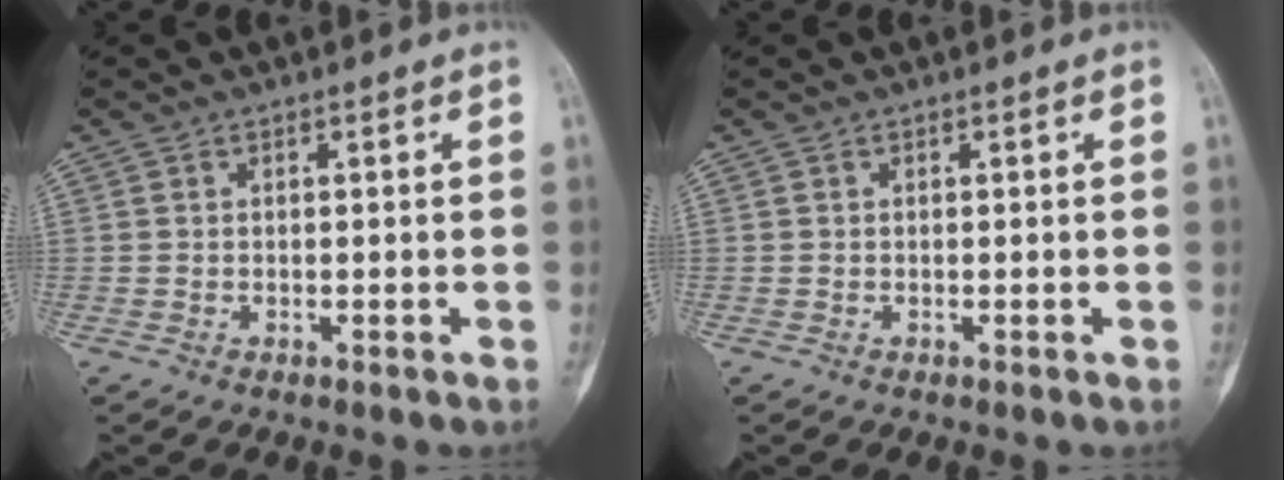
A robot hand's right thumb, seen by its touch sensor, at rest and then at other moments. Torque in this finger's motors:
{"motor_torque": [-0.01, 0.01, 0.14, 0.02, 0.00]}